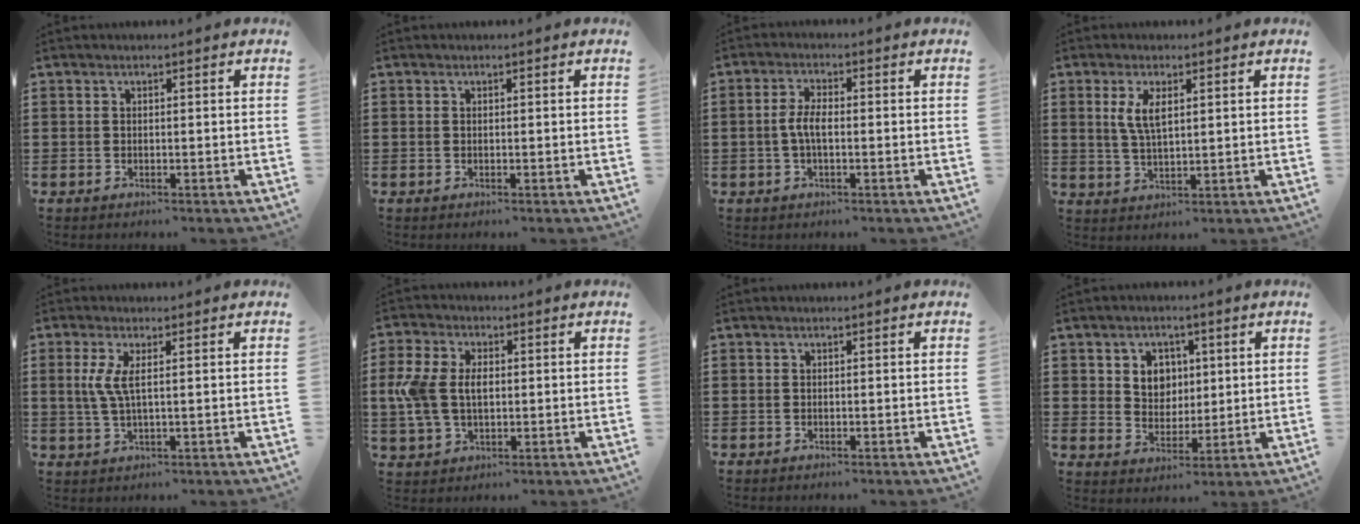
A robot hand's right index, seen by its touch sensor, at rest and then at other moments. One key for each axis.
{"total": 0.0}
{"total": 3.7, "fx": -0.4, "fy": 1.3, "fz": 3.5, "tx": -0.085, "ty": -0.004, "tz": -0.016}
{"total": 4.5, "fx": 1.5, "fy": 1.6, "fz": 4.0, "tx": -0.083, "ty": 0.005, "tz": 0.025}
{"total": 3.8, "fx": 0.8, "fy": 0.6, "fz": 3.7, "tx": -0.089, "ty": -0.007, "tz": 0.008}
{"total": 6.5, "fx": 0.1, "fy": 4.3, "fz": 5.0, "tx": -0.136, "ty": 0.002, "tz": -0.009}
{"total": 0.0}
{"total": 4.9, "fx": 1.7, "fy": 4.3, "fz": 1.6, "tx": -0.045, "ty": 0.012, "tz": 0.027}